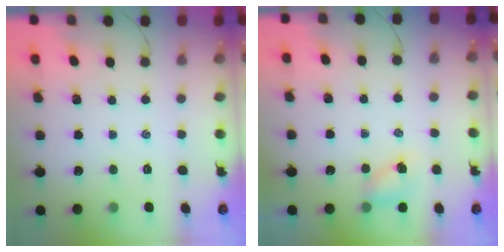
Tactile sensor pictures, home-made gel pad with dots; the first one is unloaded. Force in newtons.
{"total": 4.8, "press": 4.8, "slide": 0.7}